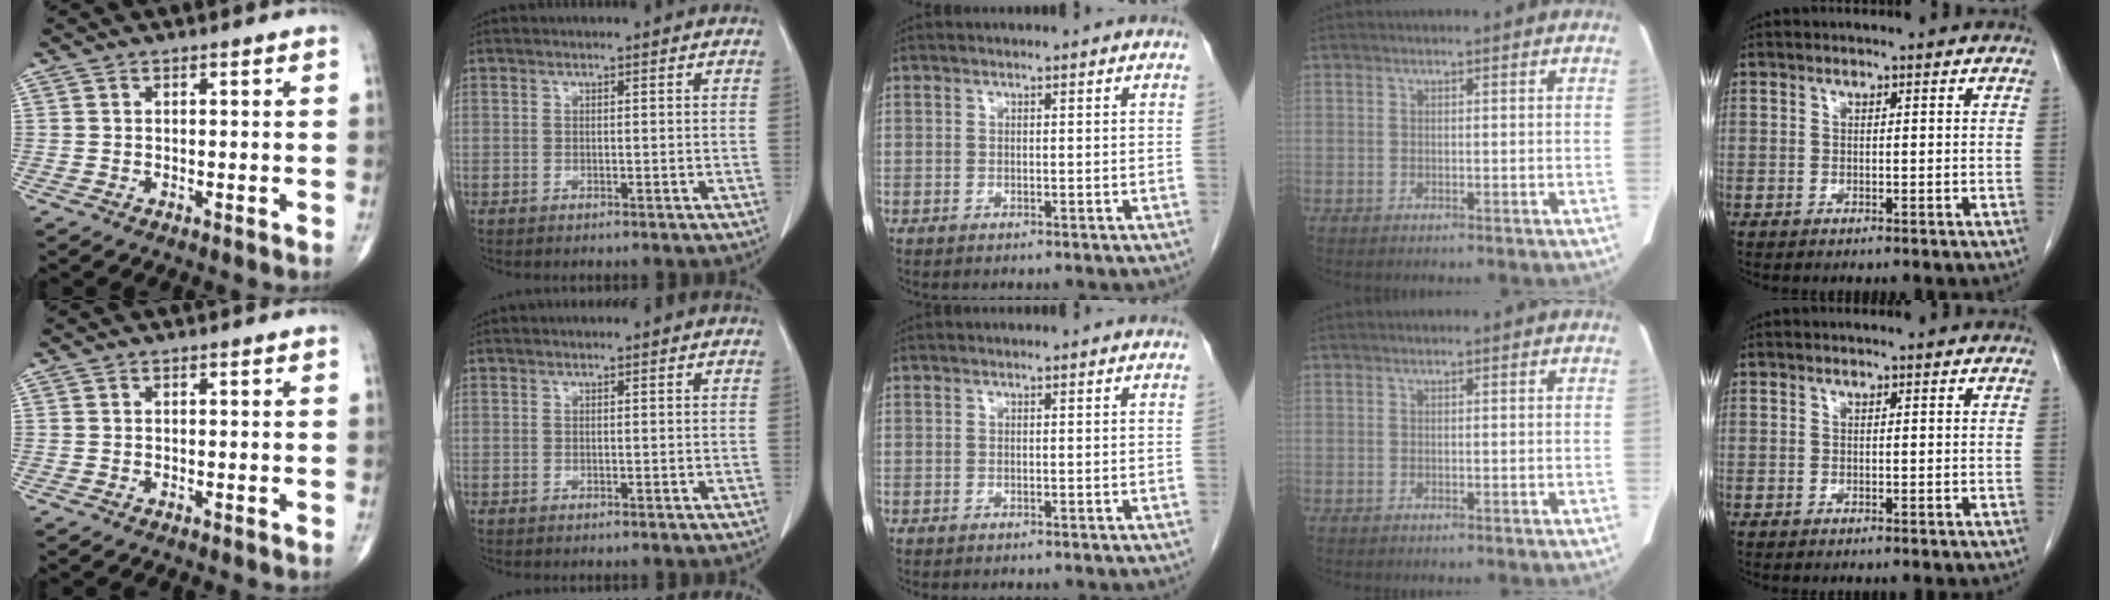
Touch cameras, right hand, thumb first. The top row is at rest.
{}